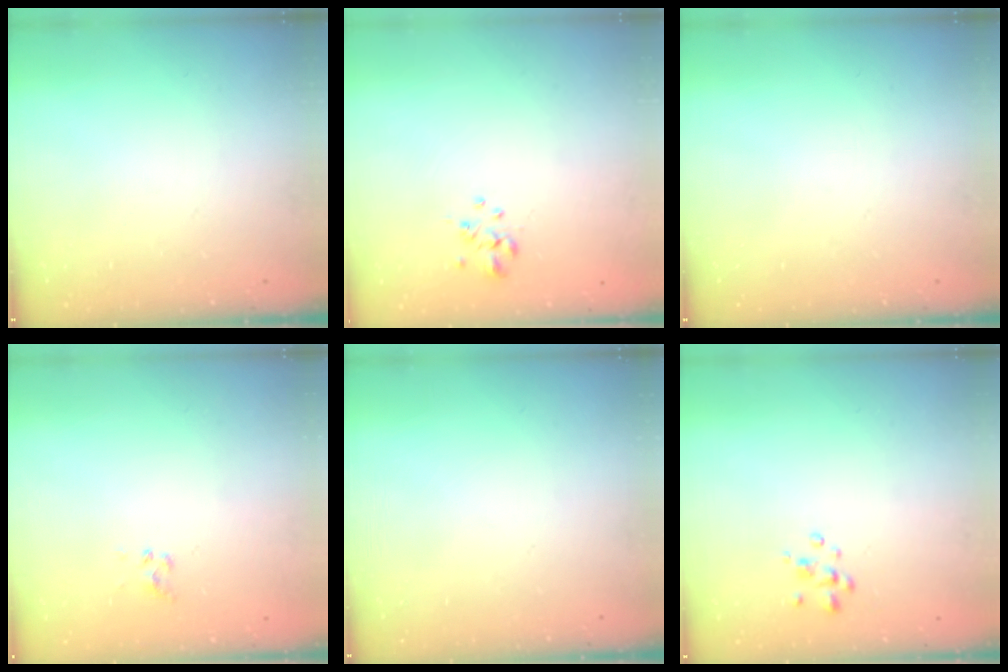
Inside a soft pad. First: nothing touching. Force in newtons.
{"total": 1.9, "press": 1.7, "slide": 0.8}
{"total": 0.0}
{"total": 2.3, "press": 2.1, "slide": 1.0}
{"total": 0.0}
{"total": 2.2, "press": 2.1, "slide": 0.4}